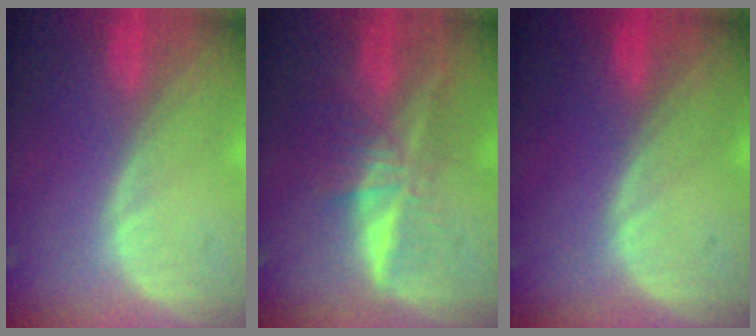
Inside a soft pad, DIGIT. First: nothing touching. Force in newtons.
{"total": 6.4, "press": 5.7, "slide": 3.1}
{"total": 0.0}